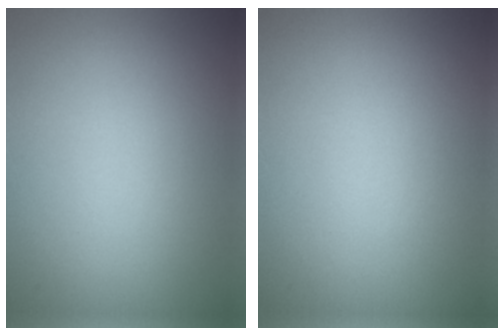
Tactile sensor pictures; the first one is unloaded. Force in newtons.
{"total": 0.0}